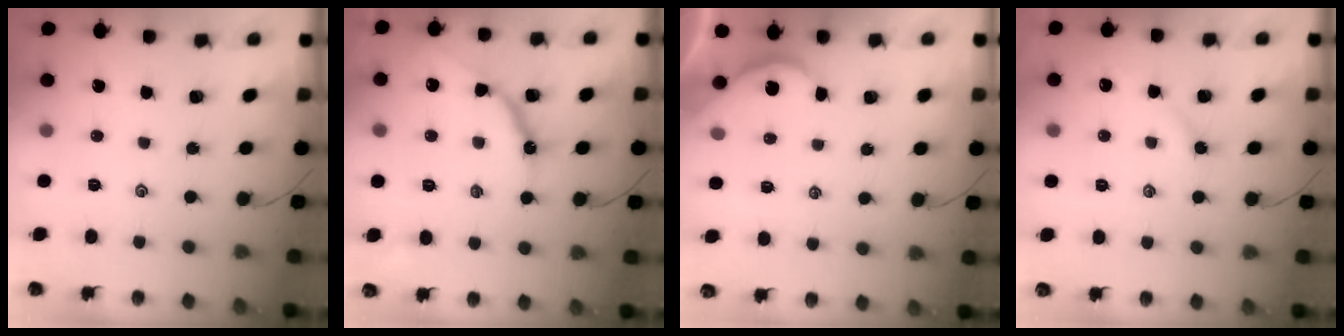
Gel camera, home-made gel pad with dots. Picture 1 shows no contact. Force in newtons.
{"total": 10.4, "press": 10.4, "slide": 0.6}
{"total": 1.3, "press": 1.3, "slide": 0.2}
{"total": 1.7, "press": 1.6, "slide": 0.4}